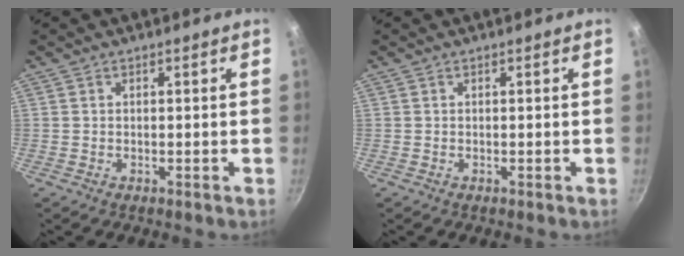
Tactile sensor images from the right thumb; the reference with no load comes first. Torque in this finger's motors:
{"motor_torque": [0.03, 0.03, -0.15, 0.15, 0.00]}